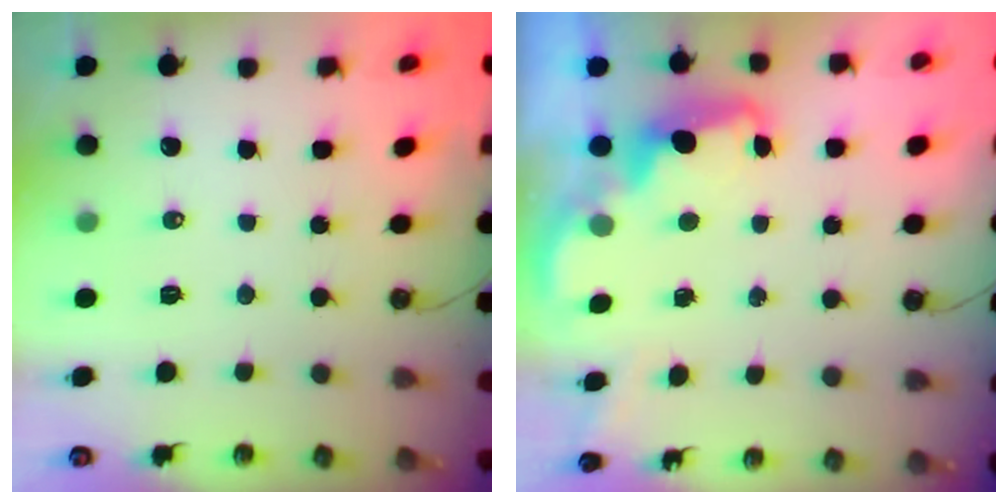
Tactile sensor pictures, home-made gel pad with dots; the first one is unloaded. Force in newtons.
{"total": 2.5, "press": 2.4, "slide": 0.5}